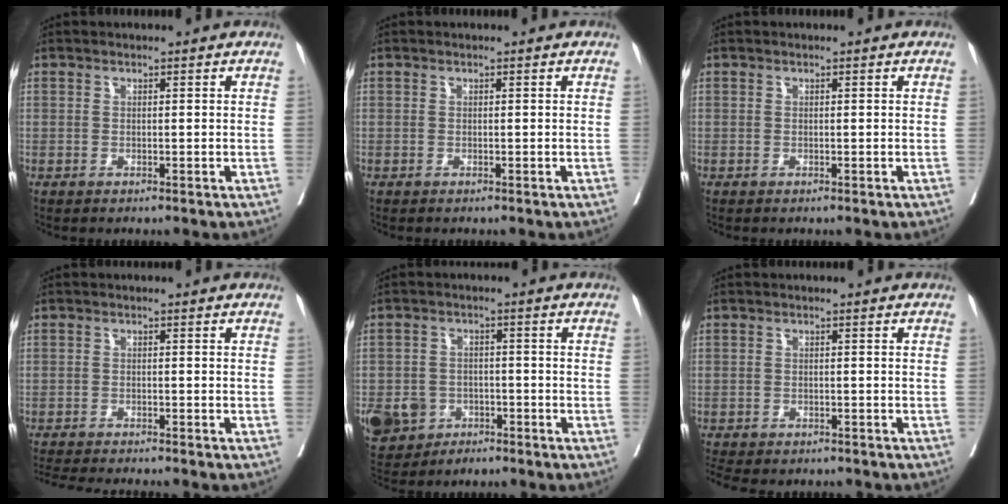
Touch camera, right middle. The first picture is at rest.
{"total": 0.0}
{"total": 0.0}
{"total": 9.3, "force": [-8.5, 0.1, 3.7], "torque": [-0.048, -0.020, -0.125]}
{"total": 8.9, "force": [-4.6, 7.1, 2.8], "torque": [-0.069, 0.005, -0.069]}
{"total": 8.9, "force": [-7.8, 2.9, 3.1], "torque": [-0.061, -0.006, -0.103]}